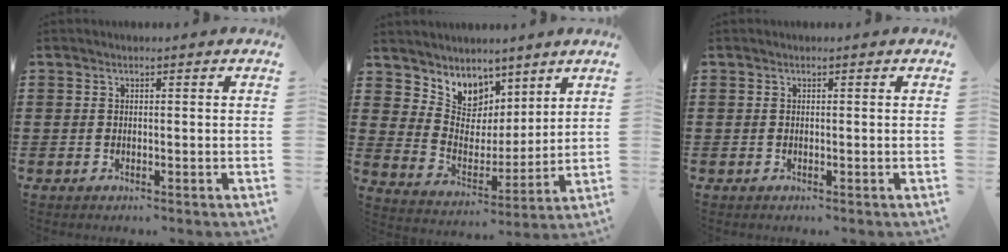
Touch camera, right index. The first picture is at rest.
{"total": 6.7, "force": [5.0, 4.5, 0.0], "torque": [-0.049, -0.045, 0.095]}
{"total": 0.0}